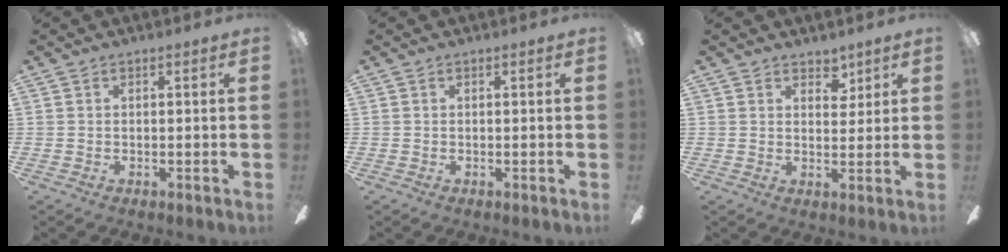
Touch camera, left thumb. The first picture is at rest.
{"total": 0.0}
{"total": 4.1, "force": [3.3, 2.3, 1.1], "torque": [0.002, -0.018, 0.055]}